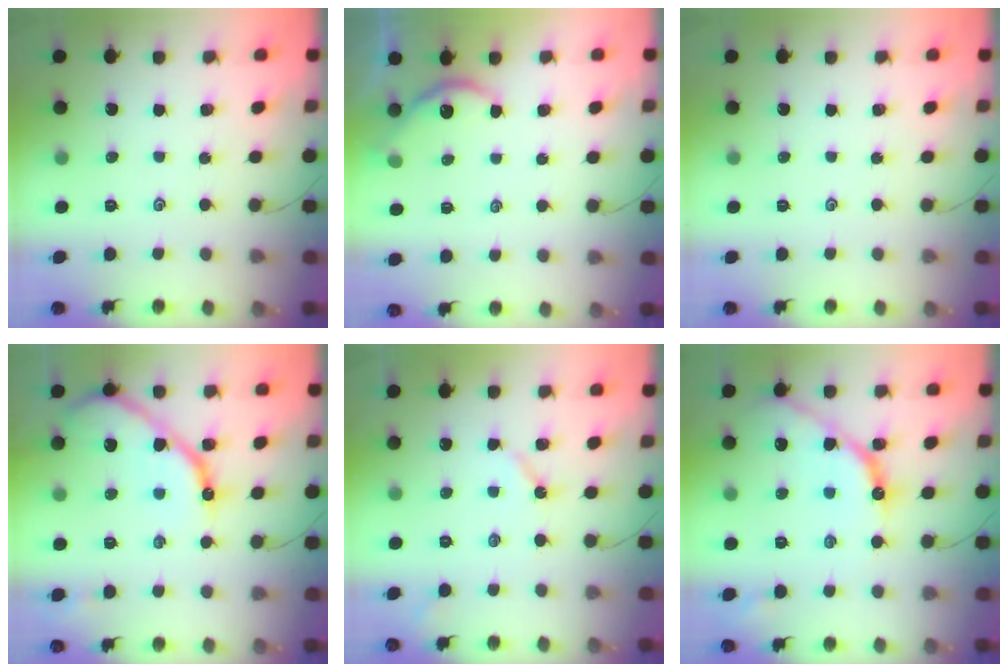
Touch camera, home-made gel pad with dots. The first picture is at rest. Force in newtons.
{"total": 4.7, "press": 4.6, "slide": 0.6}
{"total": 0.0}
{"total": 13.1, "press": 13.0, "slide": 1.3}
{"total": 3.5, "press": 3.5, "slide": 0.3}
{"total": 11.5, "press": 11.5, "slide": 0.8}